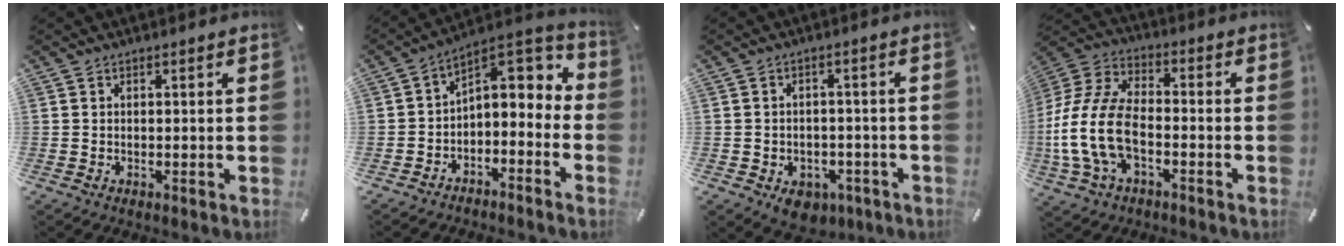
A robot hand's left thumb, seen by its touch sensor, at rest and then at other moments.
{"total": 6.6, "force": [1.3, 4.8, 4.4], "torque": [-0.048, -0.021, 0.017]}
{"total": 5.7, "force": [-2.7, 4.2, 2.6], "torque": [-0.036, 0.018, -0.045]}
{"total": 14.8, "force": [-4.6, 8.8, 11.0], "torque": [-0.250, 0.004, -0.087]}